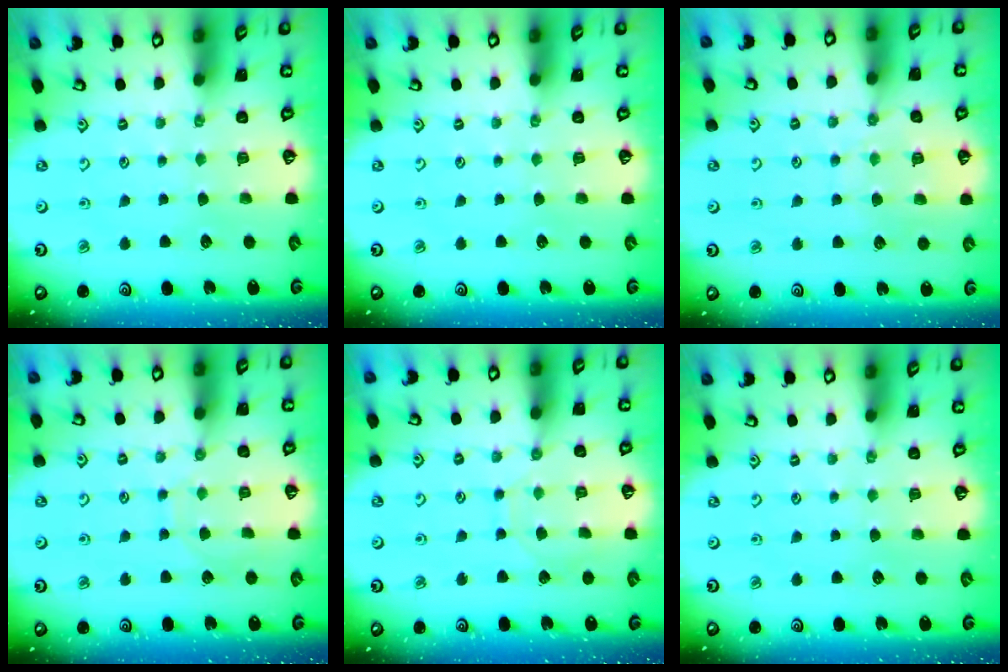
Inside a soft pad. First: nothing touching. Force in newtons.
{"total": 0.0}
{"total": 8.7, "press": 8.7, "slide": 0.8}
{"total": 5.0, "press": 4.9, "slide": 0.5}
{"total": 6.8, "press": 6.8, "slide": 0.6}
{"total": 0.0}